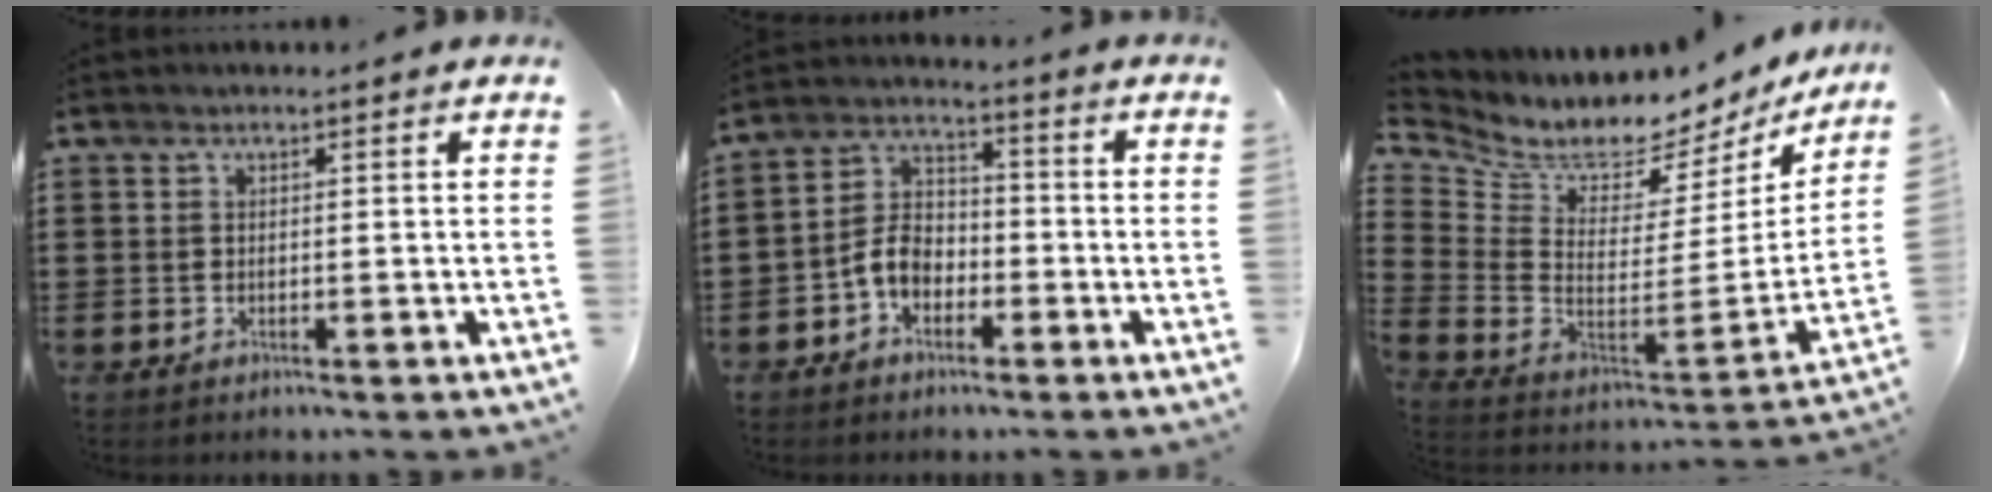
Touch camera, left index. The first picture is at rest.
{"total": 6.0, "force": [-3.0, 4.1, 3.3], "torque": [-0.082, 0.011, -0.064]}
{"total": 5.5, "force": [4.9, 2.1, 1.4], "torque": [-0.065, -0.055, 0.080]}